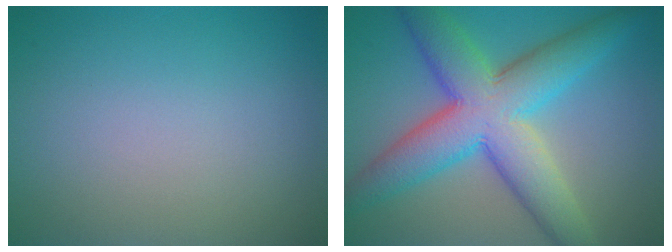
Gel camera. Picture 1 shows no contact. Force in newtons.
{"total": 10.0, "press": 10.0, "slide": 0.3}